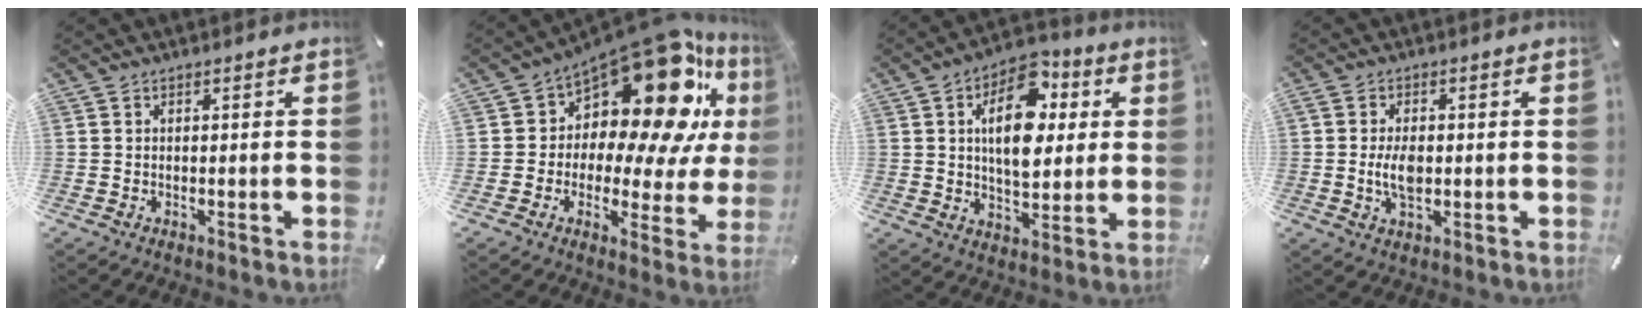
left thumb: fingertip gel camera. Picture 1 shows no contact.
{"total": 18.2, "force": [10.4, 9.0, 12.0], "torque": [-0.167, -0.103, 0.172]}
{"total": 16.0, "force": [4.2, 10.2, 11.5], "torque": [-0.179, -0.009, 0.068]}
{"total": 5.3, "force": [-0.2, 2.9, 4.5], "torque": [-0.097, -0.007, -0.011]}